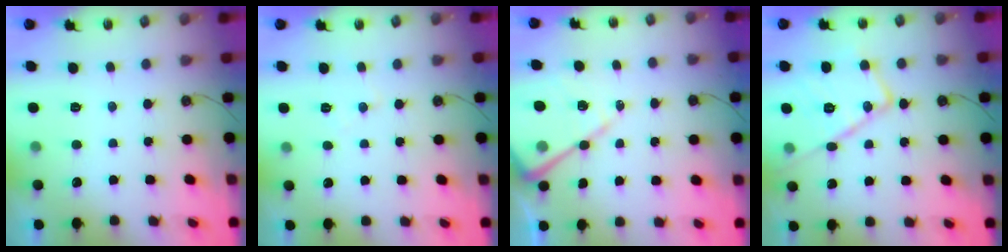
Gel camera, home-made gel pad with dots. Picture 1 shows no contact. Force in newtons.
{"total": 5.2, "press": 5.1, "slide": 0.8}
{"total": 14.2, "press": 14.1, "slide": 1.4}
{"total": 17.8, "press": 17.7, "slide": 1.5}